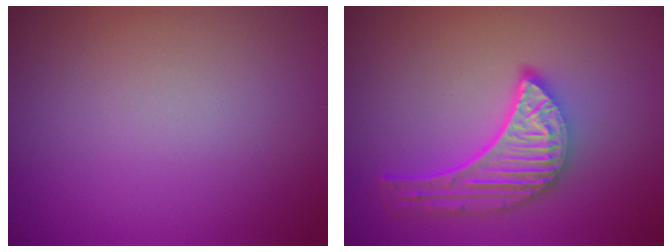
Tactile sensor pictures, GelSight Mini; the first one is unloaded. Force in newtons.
{"total": 5.1, "press": 3.8, "slide": 3.3}